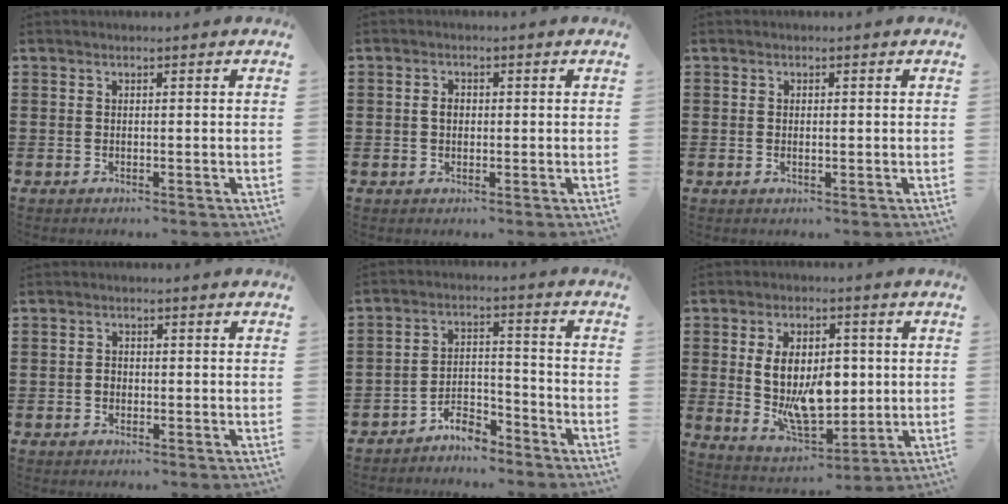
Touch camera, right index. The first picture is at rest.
{"total": 1.8, "force": [0.1, 1.2, 1.3], "torque": [-0.027, 0.007, 0.000]}
{"total": 0.7, "force": [-0.1, 0.4, 0.6], "torque": [-0.012, 0.003, -0.002]}
{"total": 1.2, "force": [-0.4, 1.0, 0.7], "torque": [-0.016, 0.002, -0.008]}
{"total": 5.3, "force": [-4.8, 1.4, 1.5], "torque": [-0.034, 0.013, -0.097]}
{"total": 10.9, "force": [0.8, 6.0, 9.0], "torque": [-0.168, -0.001, 0.009]}